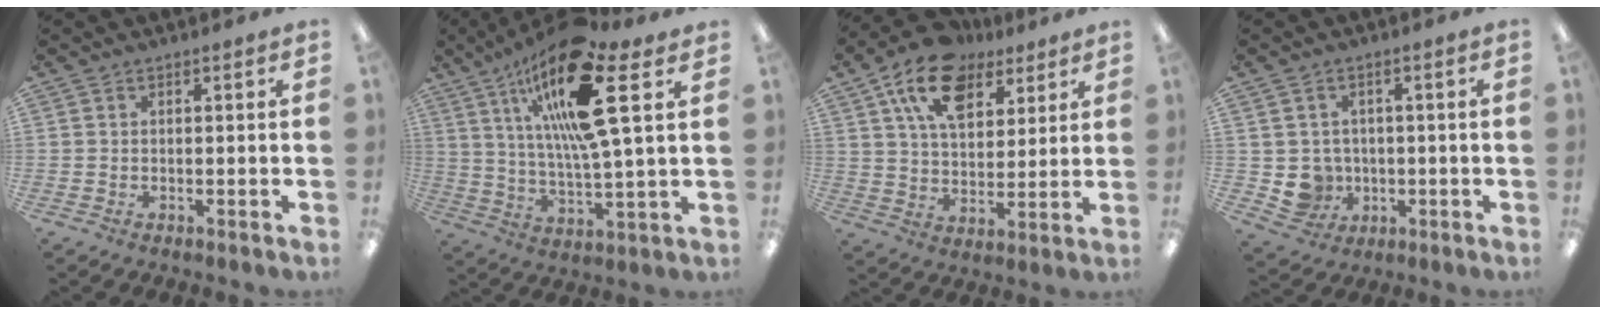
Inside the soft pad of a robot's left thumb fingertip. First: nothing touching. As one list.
[{"total": 21.3, "force": [10.7, 5.2, 17.7], "torque": [-0.329, -0.034, 0.163]}, {"total": 15.9, "force": [9.4, 9.5, 8.5], "torque": [-0.145, -0.034, 0.171]}, {"total": 5.7, "force": [0.3, 5.6, 1.1], "torque": [-0.025, 0.004, 0.012]}]